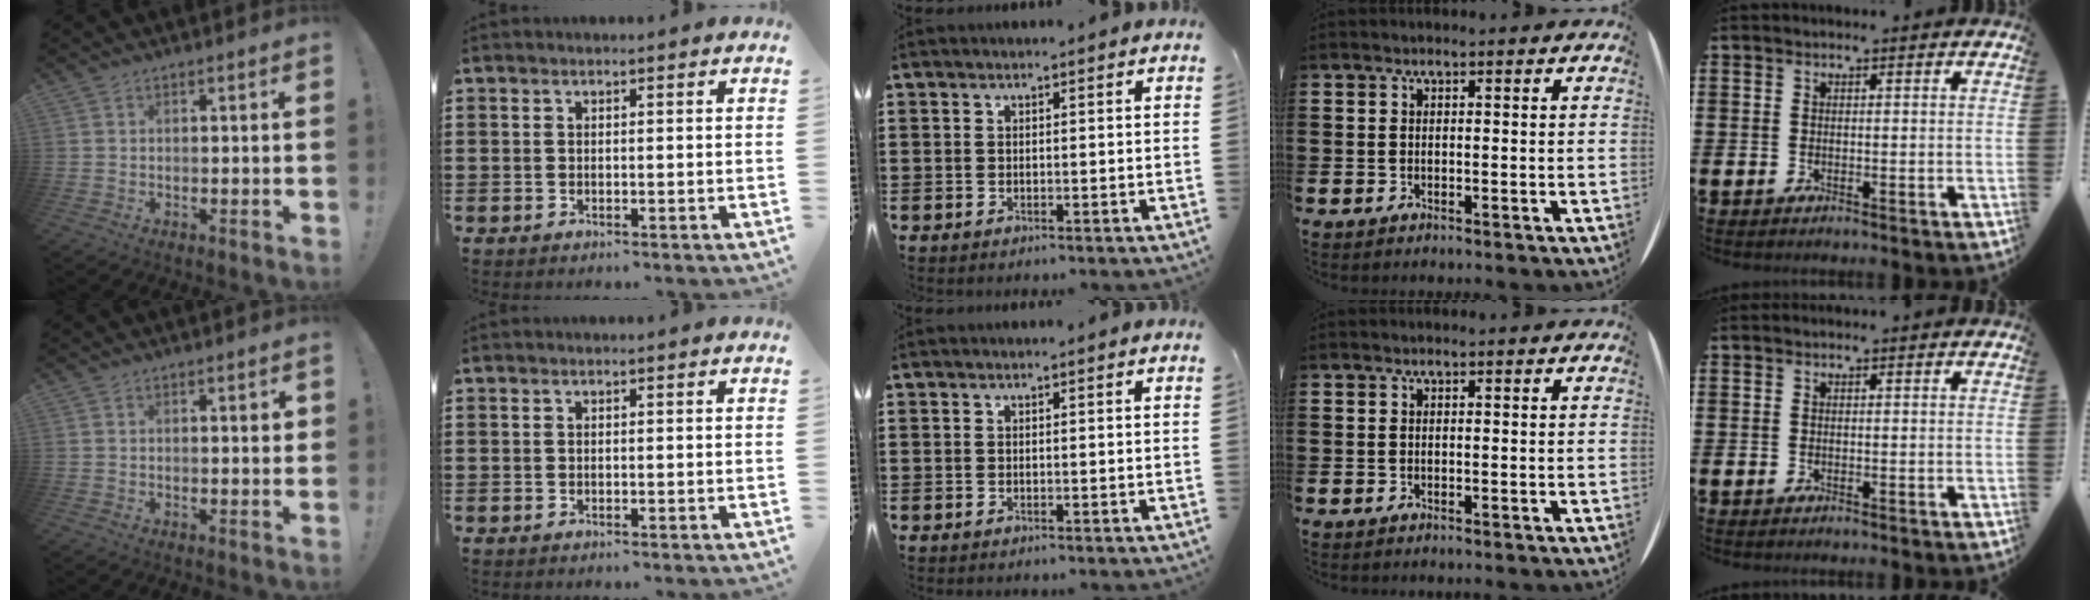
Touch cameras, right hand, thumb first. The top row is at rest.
{"thumb": {"total": 1.2, "force": [0.4, 0.3, 1.1], "torque": [-0.014, -0.001, 0.004]}}